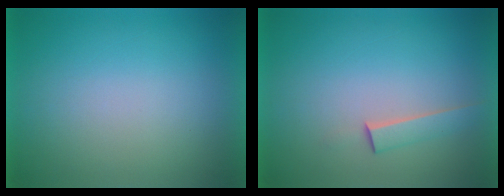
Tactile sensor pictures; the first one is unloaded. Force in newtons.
{"total": 1.5}